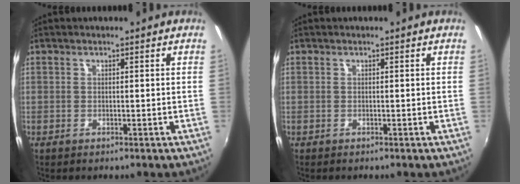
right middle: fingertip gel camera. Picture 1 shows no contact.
{"total": 0.0}